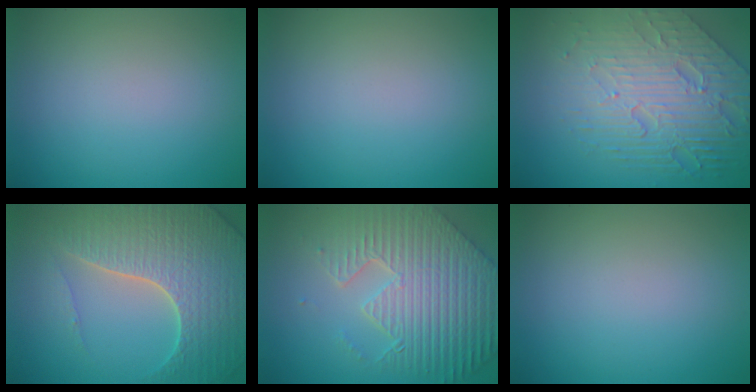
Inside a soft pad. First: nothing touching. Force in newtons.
{"total": 0.0}
{"total": 8.4, "press": 5.6, "slide": 6.3}
{"total": 7.0, "press": 6.7, "slide": 1.8}
{"total": 9.3, "press": 6.5, "slide": 6.6}
{"total": 0.0}